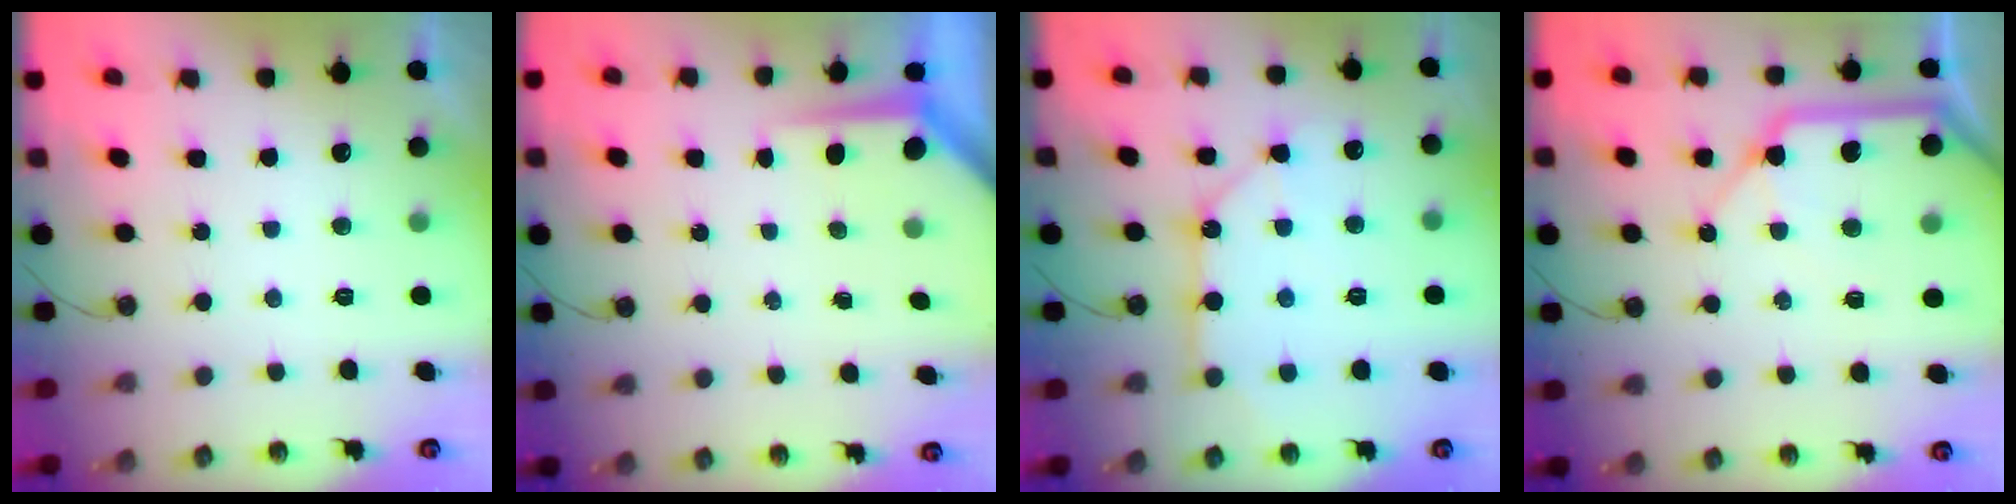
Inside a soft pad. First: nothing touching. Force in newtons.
{"total": 4.0, "press": 3.9, "slide": 0.3}
{"total": 10.7, "press": 10.6, "slide": 1.2}
{"total": 15.8, "press": 15.7, "slide": 2.2}